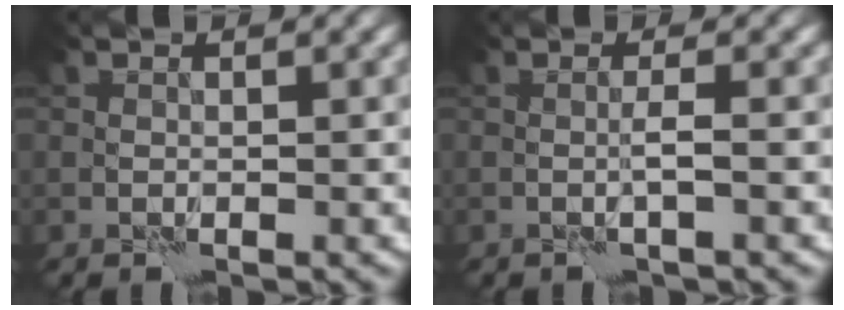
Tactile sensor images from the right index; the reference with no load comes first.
{"total": 1.0, "force": [0.0, -0.4, 1.0], "torque": [-0.018, 0.001, -0.001]}